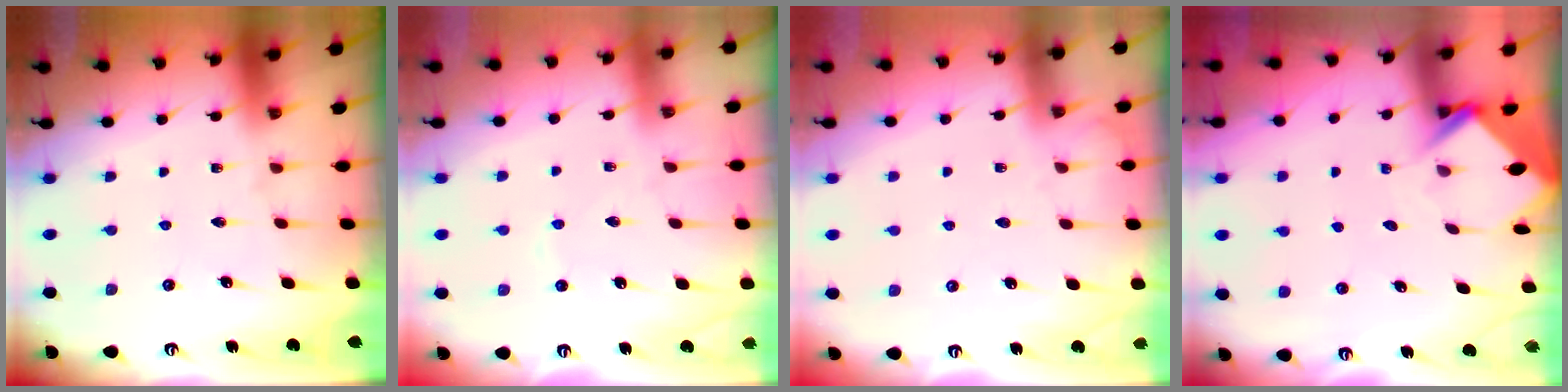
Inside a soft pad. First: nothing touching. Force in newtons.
{"total": 2.7, "press": 2.7, "slide": 0.4}
{"total": 3.0, "press": 3.0, "slide": 0.5}
{"total": 3.8, "press": 3.7, "slide": 0.3}